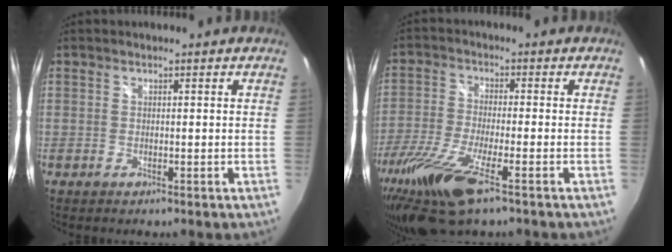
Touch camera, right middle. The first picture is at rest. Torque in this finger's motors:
{"motor_torque": [1.16, -0.98, 0.72, 0.21]}